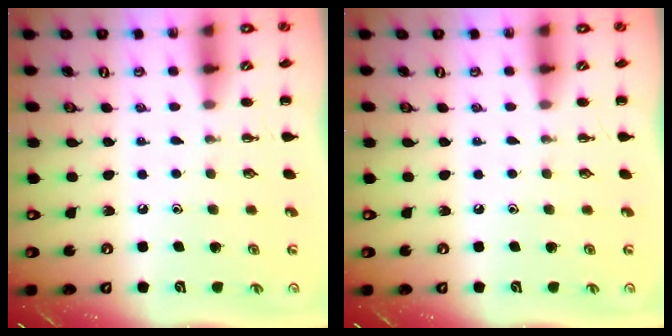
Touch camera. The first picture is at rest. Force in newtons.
{"total": 0.0}